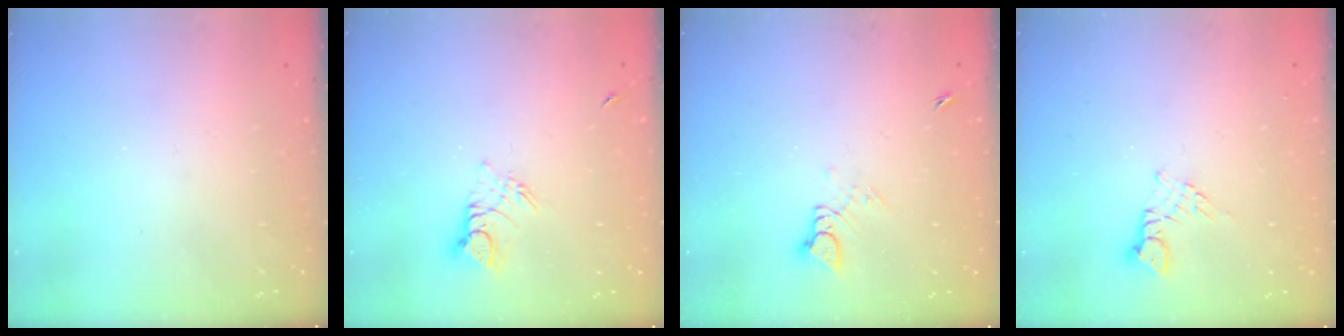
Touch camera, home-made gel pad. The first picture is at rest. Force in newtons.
{"total": 6.2, "press": 6.2, "slide": 0.5}
{"total": 3.4, "press": 3.4, "slide": 0.3}
{"total": 3.2, "press": 3.2, "slide": 0.3}